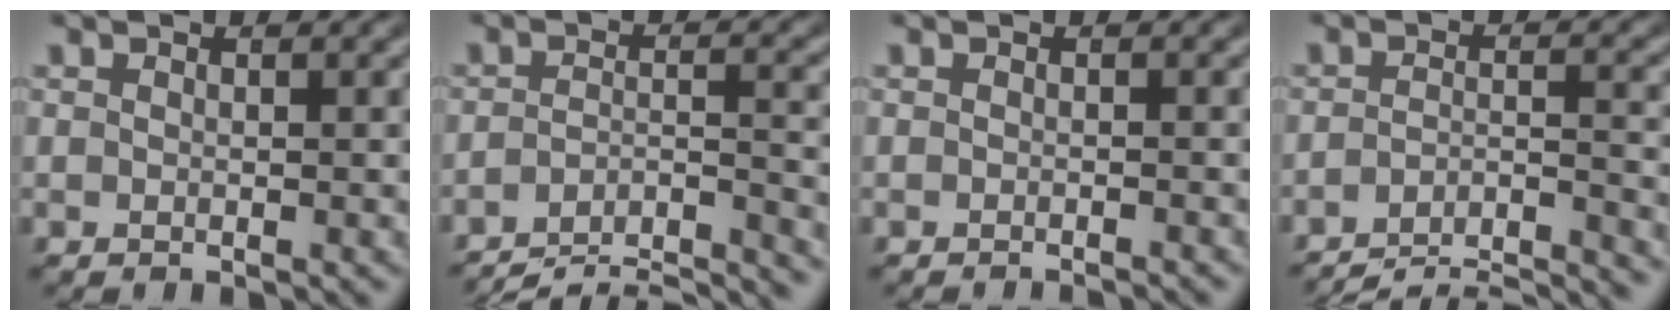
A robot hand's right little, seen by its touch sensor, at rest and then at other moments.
{"total": 8.7, "force": [-7.2, 3.3, 3.7], "torque": [-0.049, -0.035, -0.105]}
{"total": 1.2, "force": [-1.1, -0.3, 0.1], "torque": [-0.002, -0.002, -0.017]}
{"total": 9.6, "force": [-8.4, 3.1, 3.3], "torque": [-0.042, -0.036, -0.125]}